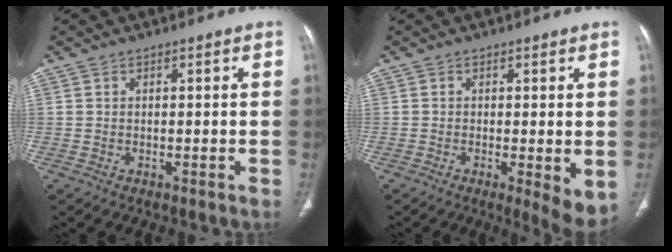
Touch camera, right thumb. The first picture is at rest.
{"total": 6.0, "force": [-1.1, 1.6, 5.6], "torque": [-0.081, -0.019, -0.020]}